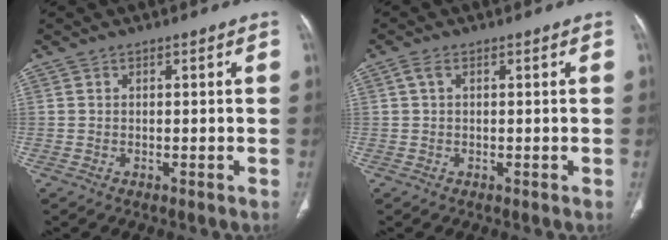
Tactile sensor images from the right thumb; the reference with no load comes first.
{"total": 1.4, "force": [0.4, 0.7, 1.2], "torque": [-0.033, 0.010, 0.009]}